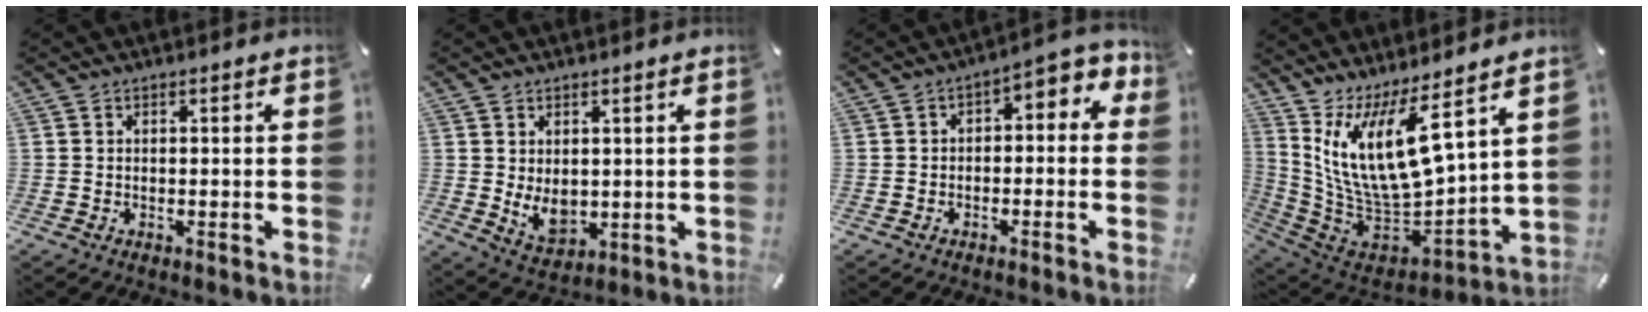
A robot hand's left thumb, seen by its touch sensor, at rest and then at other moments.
{"total": 6.5, "force": [0.9, 4.8, 4.3], "torque": [-0.075, -0.012, 0.018]}
{"total": 4.2, "force": [-1.6, 2.6, 3.0], "torque": [-0.048, 0.004, -0.036]}
{"total": 17.5, "force": [8.1, 6.7, 14.0], "torque": [-0.298, -0.083, 0.138]}